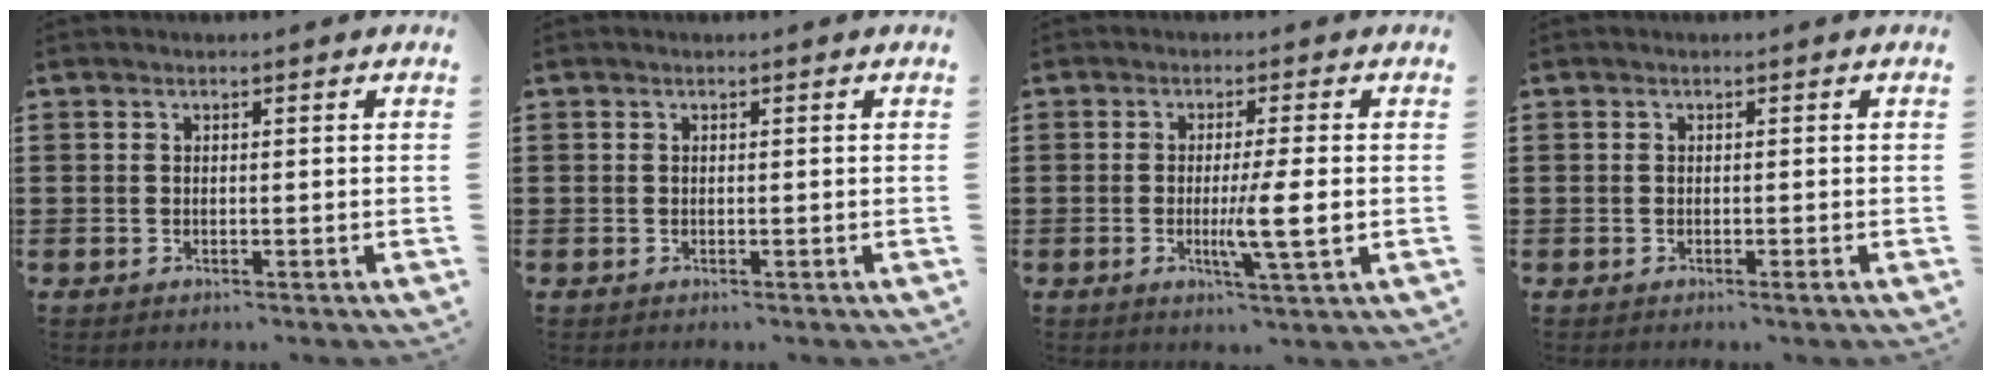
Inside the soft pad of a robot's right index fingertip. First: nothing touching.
{"total": 0.0}
{"total": 6.3, "force": [-0.8, 0.1, 6.2], "torque": [-0.107, -0.012, -0.016]}
{"total": 0.6, "force": [-0.3, -0.1, 0.5], "torque": [-0.009, -0.003, -0.005]}